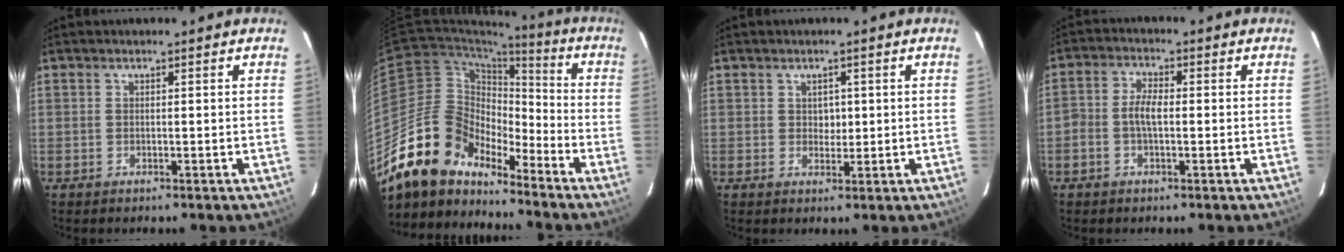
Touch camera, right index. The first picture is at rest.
{"total": 15.8, "force": [-13.5, 7.2, 4.3], "torque": [-0.082, 0.029, -0.250]}
{"total": 2.1, "force": [0.4, 1.9, 0.8], "torque": [-0.008, 0.005, 0.008]}
{"total": 3.8, "force": [-0.7, 1.7, 3.3], "torque": [-0.072, 0.010, -0.017]}